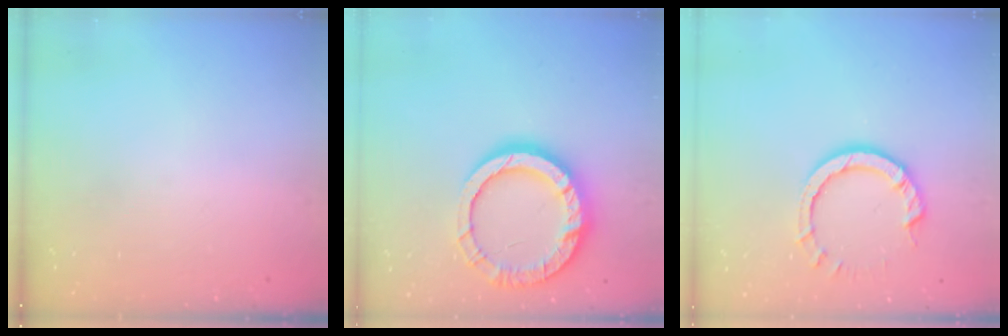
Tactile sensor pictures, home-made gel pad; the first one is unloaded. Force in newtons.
{"total": 17.0, "press": 17.0, "slide": 1.3}
{"total": 7.8, "press": 7.7, "slide": 0.6}